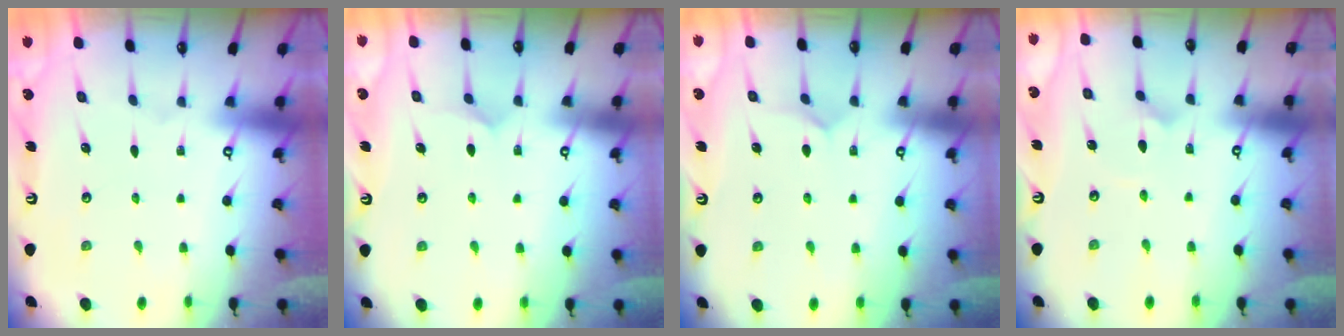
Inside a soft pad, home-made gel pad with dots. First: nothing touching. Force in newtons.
{"total": 5.6, "press": 5.6, "slide": 0.7}
{"total": 4.1, "press": 4.1, "slide": 0.4}
{"total": 2.8, "press": 2.8, "slide": 0.2}